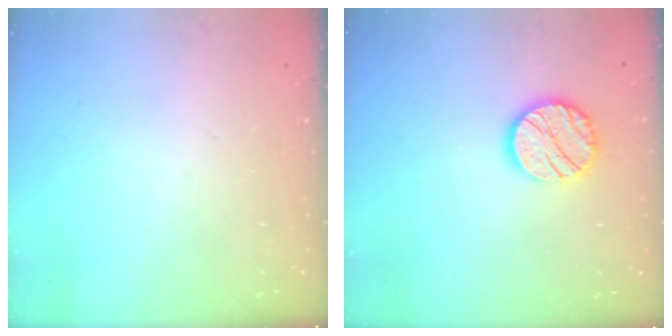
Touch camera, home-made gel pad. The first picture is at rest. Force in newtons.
{"total": 12.6, "press": 12.6, "slide": 0.5}